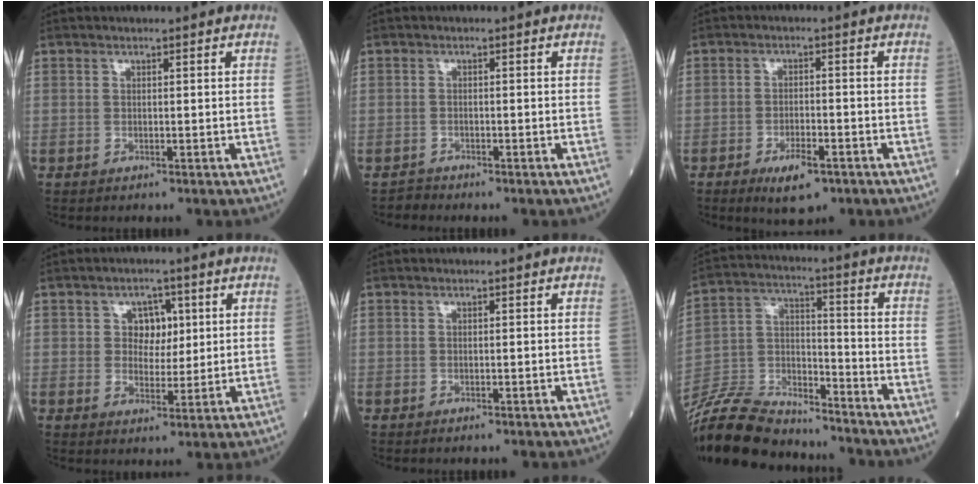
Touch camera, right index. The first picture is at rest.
{"total": 1.2, "force": [-1.0, 0.3, -0.6], "torque": [0.016, -0.003, -0.020]}
{"total": 5.5, "force": [-3.2, 1.8, 4.0], "torque": [-0.070, -0.005, -0.047]}
{"total": 4.3, "force": [1.2, 3.3, 2.4], "torque": [-0.024, 0.007, 0.018]}
{"total": 1.2, "force": [-1.1, 0.3, 0.5], "torque": [-0.010, -0.003, -0.012]}
{"total": 18.3, "force": [-16.9, 4.6, 5.3], "torque": [-0.118, 0.014, -0.294]}